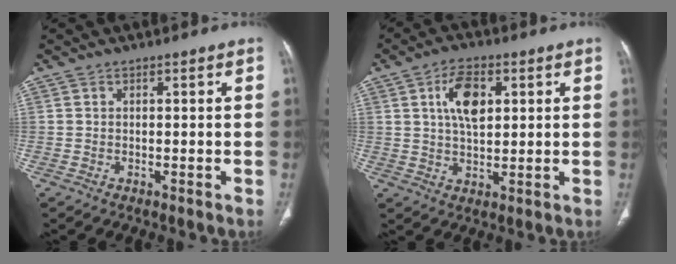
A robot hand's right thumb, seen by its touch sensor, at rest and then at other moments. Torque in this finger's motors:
{"motor_torque": [0.14, 0.15, 0.63, 0.07, 0.28]}